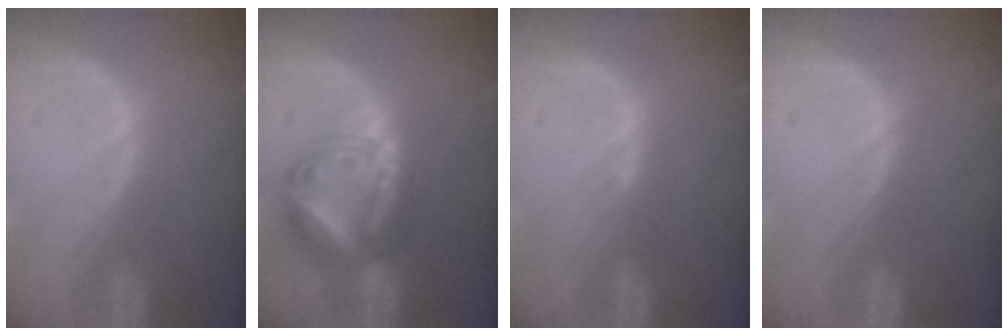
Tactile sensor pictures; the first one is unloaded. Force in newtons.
{"total": 8.9, "press": 8.8, "slide": 0.9}
{"total": 0.6, "press": 0.5, "slide": 0.3}
{"total": 0.0}